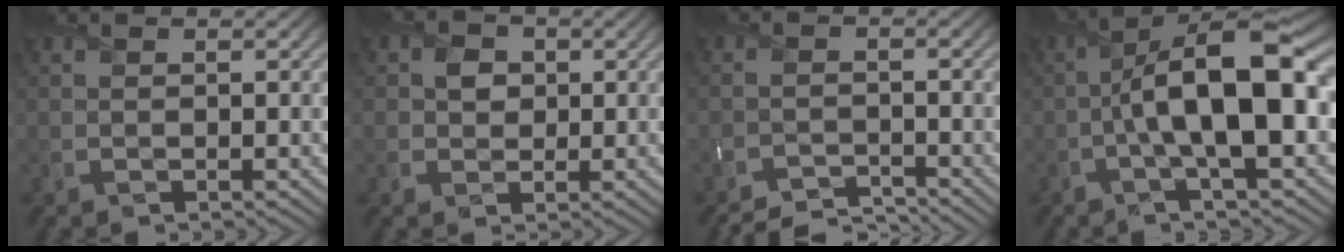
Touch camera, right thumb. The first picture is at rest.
{"total": 2.7, "force": [0.4, 2.5, 1.1], "torque": [-0.023, -0.001, 0.000]}
{"total": 4.6, "force": [-4.4, 0.5, 0.9], "torque": [-0.017, -0.006, -0.081]}
{"total": 13.2, "force": [-1.2, 4.3, 12.4], "torque": [-0.213, 0.011, -0.026]}